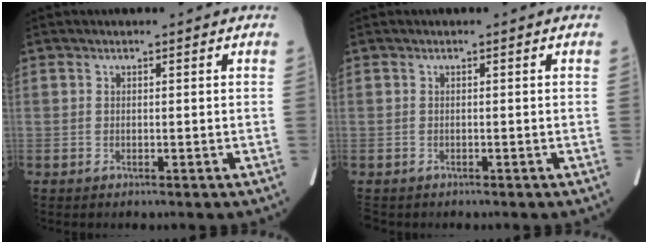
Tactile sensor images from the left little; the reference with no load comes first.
{"total": 1.4, "force": [-1.2, 0.7, 0.4], "torque": [-0.011, -0.002, -0.014]}